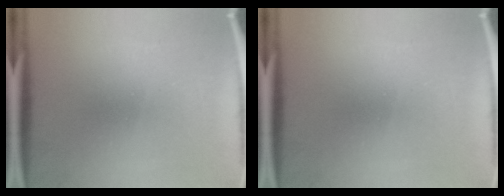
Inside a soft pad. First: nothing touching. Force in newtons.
{"total": 0.0}